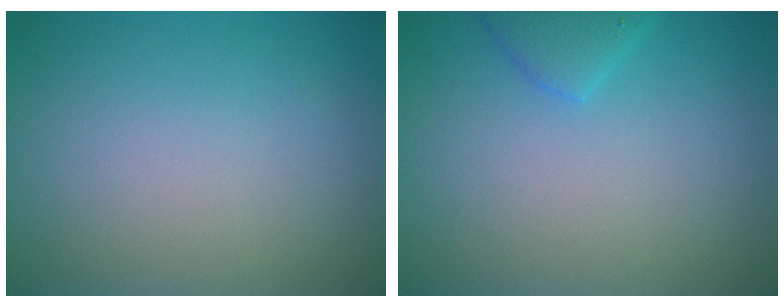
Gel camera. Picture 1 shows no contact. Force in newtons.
{"total": 1.9, "press": 1.9, "slide": 0.1}